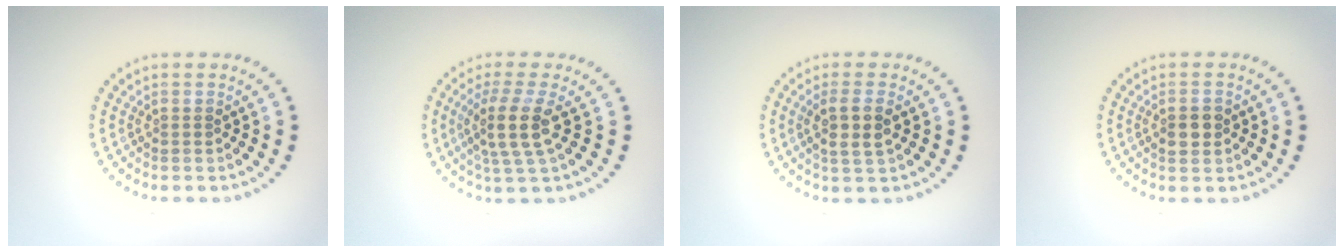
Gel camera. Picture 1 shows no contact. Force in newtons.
{"total": 3.8, "press": 3.1, "slide": 2.2}
{"total": 2.6, "press": 2.4, "slide": 1.0}
{"total": 2.3, "press": 2.3, "slide": 0.1}